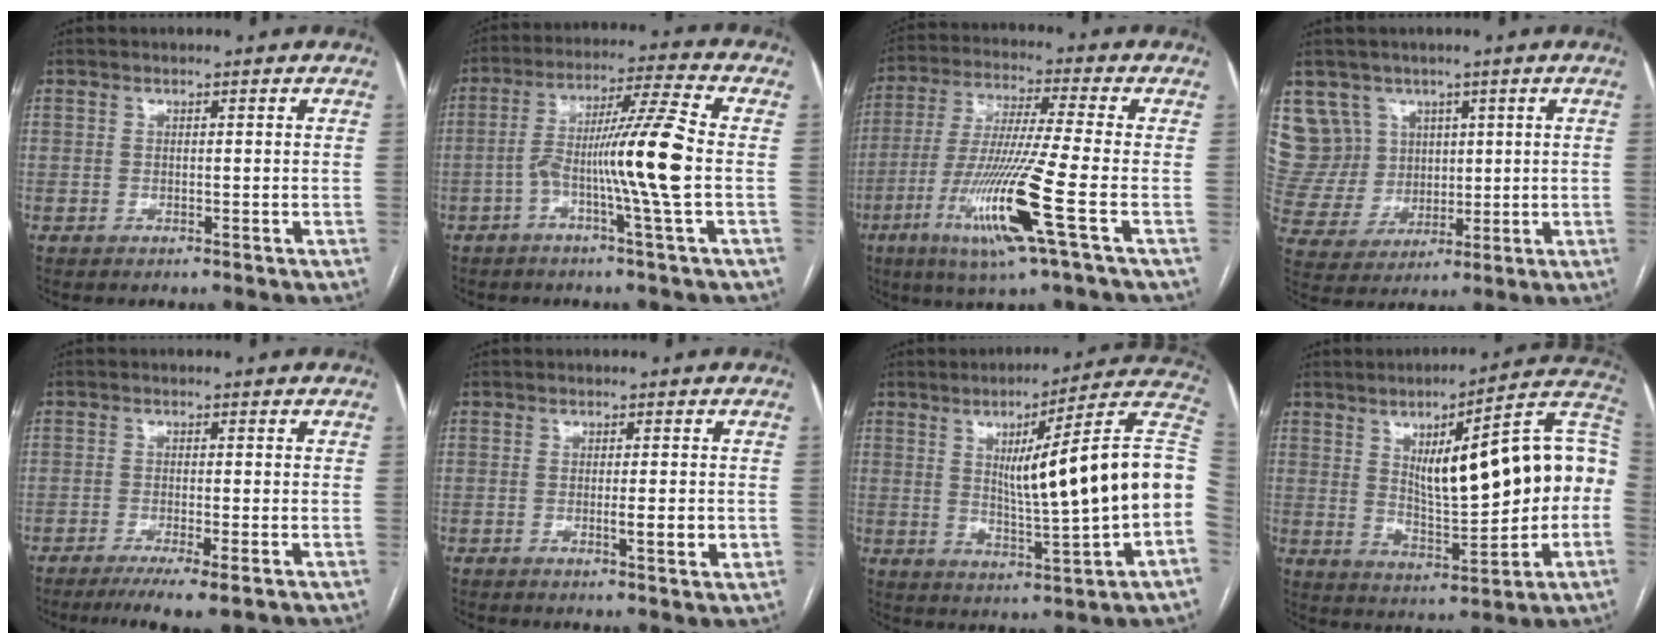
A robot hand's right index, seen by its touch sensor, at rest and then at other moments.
{"total": 11.5, "force": [-2.2, -1.5, 11.2], "torque": [-0.204, 0.009, -0.045]}
{"total": 14.8, "force": [-5.6, -1.1, 13.7], "torque": [-0.282, -0.027, -0.108]}
{"total": 9.8, "force": [4.9, 8.5, 0.5], "torque": [-0.026, 0.044, 0.115]}
{"total": 6.9, "force": [-4.7, 0.3, 5.0], "torque": [-0.077, -0.017, -0.071]}
{"total": 3.5, "force": [-0.7, 0.4, 3.4], "torque": [-0.053, -0.004, -0.009]}
{"total": 19.7, "force": [0.5, 0.0, 19.7], "torque": [-0.243, 0.023, 0.005]}
{"total": 20.3, "force": [1.8, 4.7, 19.6], "torque": [-0.284, 0.035, 0.033]}